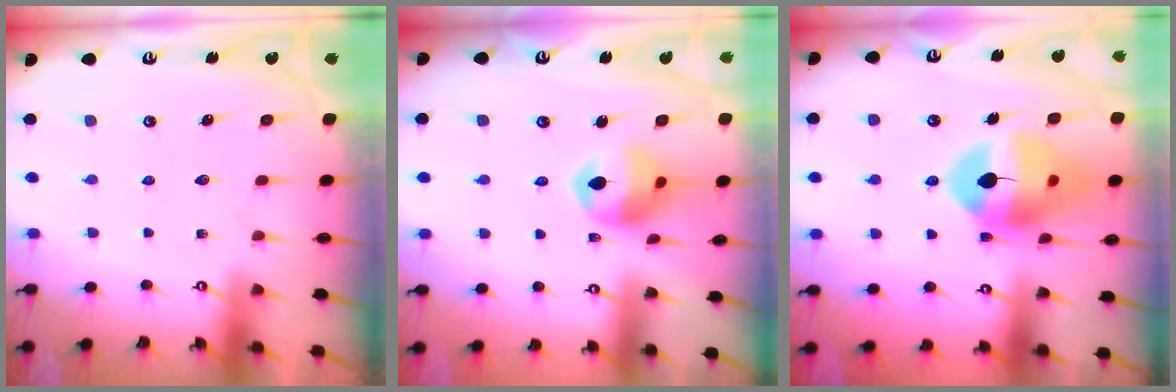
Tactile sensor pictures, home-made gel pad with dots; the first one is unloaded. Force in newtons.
{"total": 12.5, "press": 12.3, "slide": 1.9}
{"total": 16.6, "press": 16.5, "slide": 1.9}